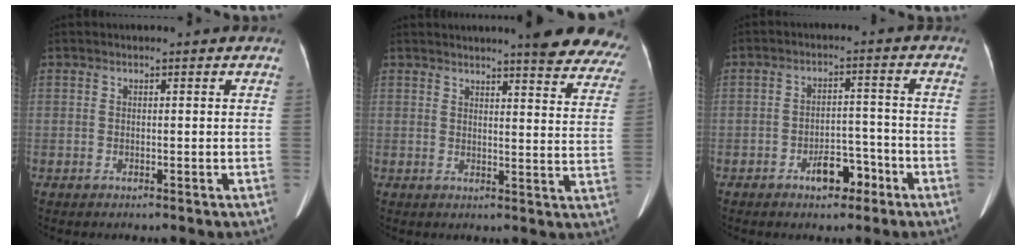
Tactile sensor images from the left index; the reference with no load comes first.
{"total": 15.3, "force": [13.6, 2.1, 6.7], "torque": [-0.054, -0.043, 0.135]}
{"total": 5.0, "force": [-3.1, 2.5, 3.0], "torque": [-0.045, 0.015, -0.046]}